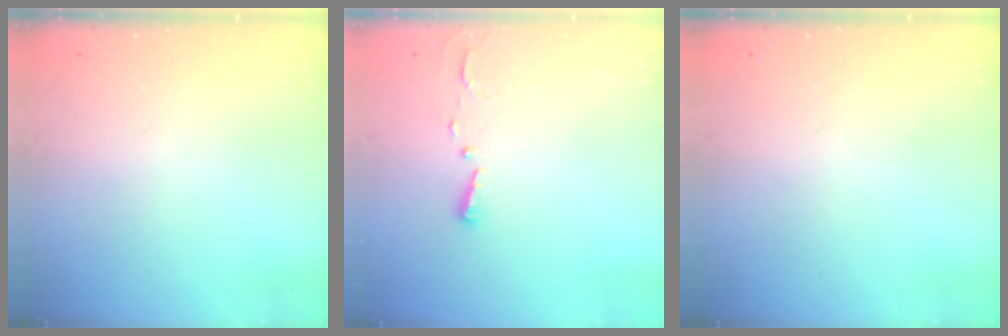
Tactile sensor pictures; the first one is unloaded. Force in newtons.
{"total": 2.7, "press": 2.7, "slide": 0.4}
{"total": 0.0}